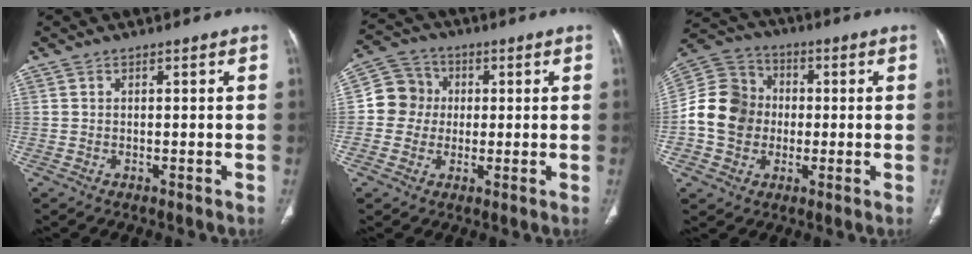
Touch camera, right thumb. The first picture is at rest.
{"total": 7.9, "force": [0.3, 7.6, 2.2], "torque": [-0.009, 0.017, -0.006]}
{"total": 13.4, "force": [-1.0, 11.7, 6.4], "torque": [-0.106, 0.030, -0.025]}